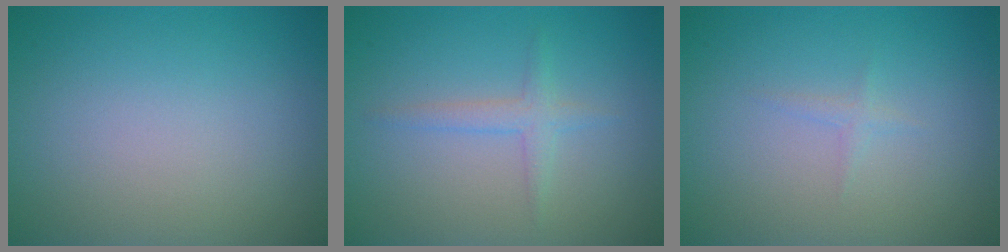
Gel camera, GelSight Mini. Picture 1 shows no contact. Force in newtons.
{"total": 1.6, "press": 1.6, "slide": 0.1}
{"total": 0.7, "press": 0.7, "slide": 0.1}